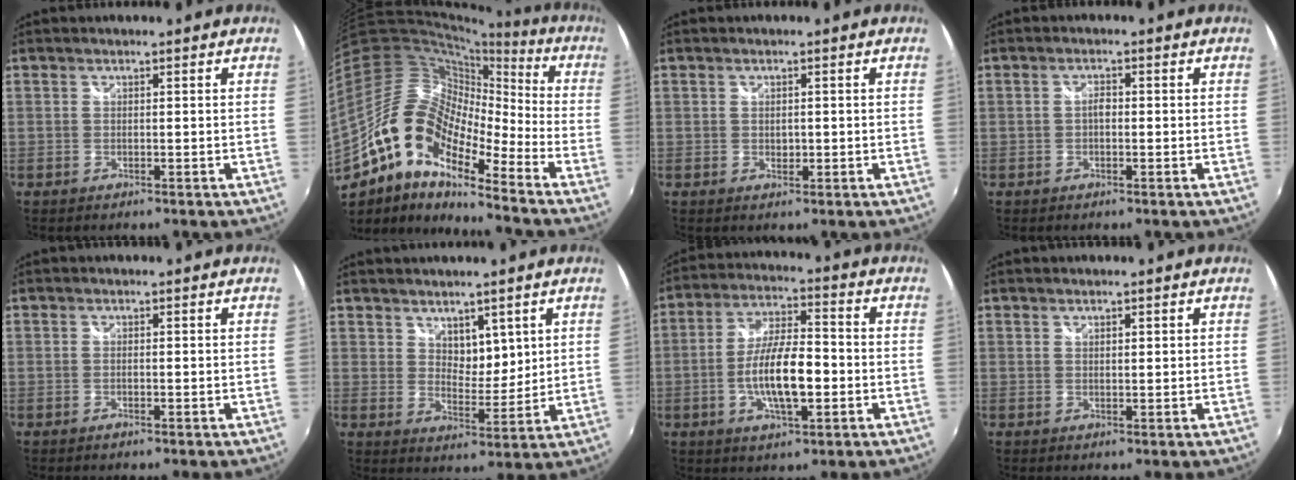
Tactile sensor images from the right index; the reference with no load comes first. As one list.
[{"total": 17.7, "force": [-10.2, 7.3, 12.5], "torque": [-0.203, -0.013, -0.207]}, {"total": 1.1, "force": [0.0, 0.9, 0.5], "torque": [-0.006, -0.001, 0.002]}, {"total": 1.1, "force": [-0.1, 0.5, 1.0], "torque": [-0.019, 0.004, -0.005]}, {"total": 0.5, "force": [-0.3, 0.0, 0.4], "torque": [-0.009, 0.000, -0.007]}, {"total": 5.5, "force": [3.4, 3.2, 2.9], "torque": [-0.032, -0.001, 0.062]}, {"total": 11.4, "force": [-2.7, 3.5, 10.5], "torque": [-0.203, -0.002, -0.046]}, {"total": 0.9, "force": [0.7, 0.4, 0.4], "torque": [-0.004, 0.001, 0.011]}]